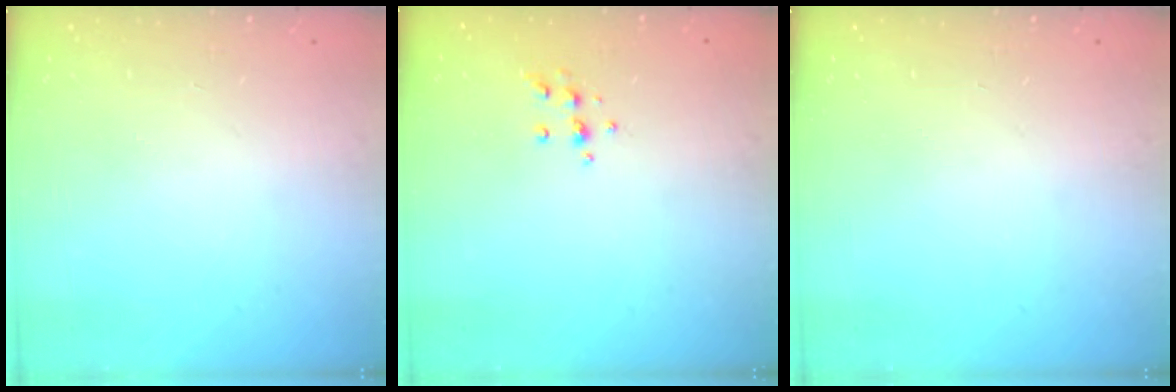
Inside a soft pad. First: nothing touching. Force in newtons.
{"total": 6.2, "press": 6.1, "slide": 0.7}
{"total": 0.0}